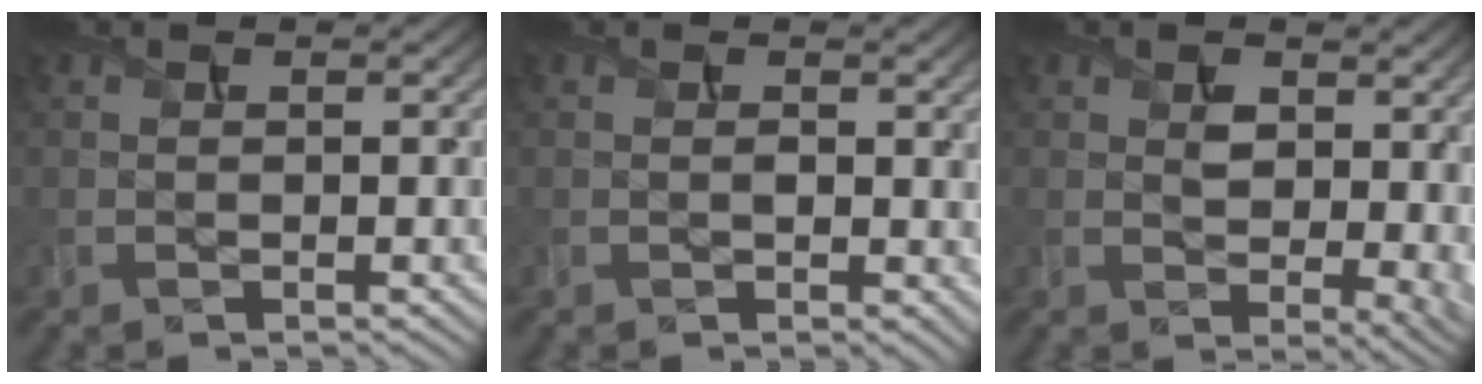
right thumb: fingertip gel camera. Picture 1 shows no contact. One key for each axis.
{"total": 1.6, "fx": 0.2, "fy": 0.7, "fz": 1.4, "tx": -0.021, "ty": -0.006, "tz": 0.007}
{"total": 5.4, "fx": 1.2, "fy": 3.3, "fz": 4.2, "tx": -0.064, "ty": -0.006, "tz": 0.025}